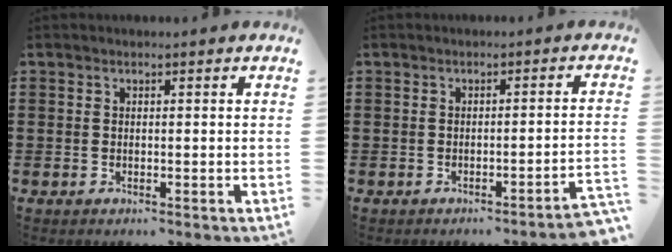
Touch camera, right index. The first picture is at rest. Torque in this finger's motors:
{"motor_torque": [1.25, -0.56, 0.08, 0.04]}